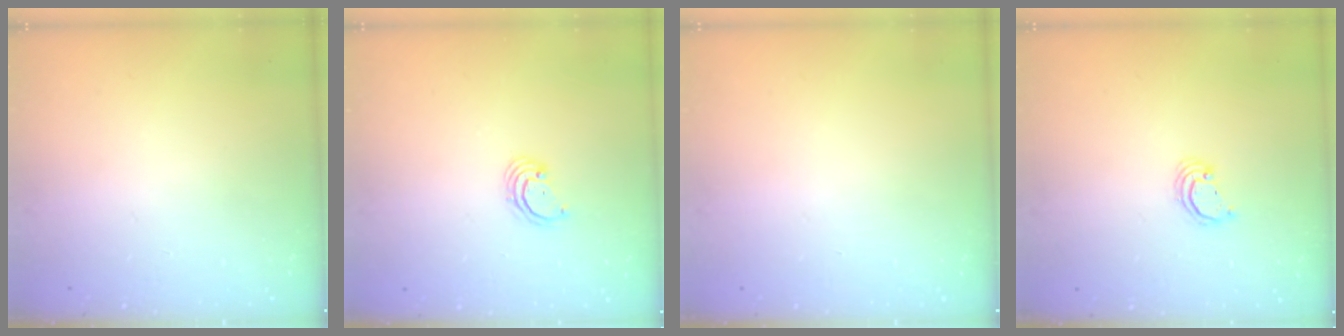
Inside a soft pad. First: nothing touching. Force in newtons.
{"total": 2.6, "press": 2.6, "slide": 0.3}
{"total": 0.0}
{"total": 2.2, "press": 2.2, "slide": 0.2}